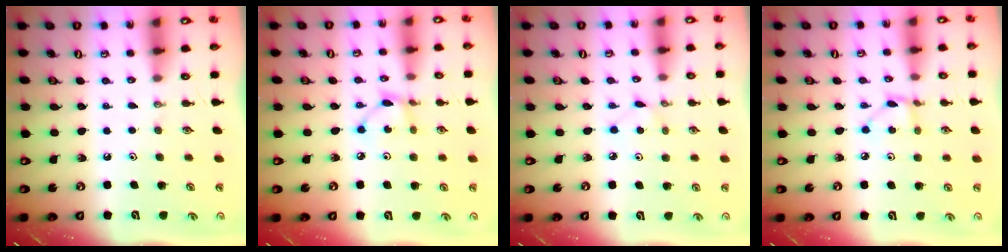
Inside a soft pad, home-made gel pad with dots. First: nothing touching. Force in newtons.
{"total": 3.2, "press": 3.2, "slide": 0.2}
{"total": 2.2, "press": 2.2, "slide": 0.3}
{"total": 4.0, "press": 4.0, "slide": 0.5}